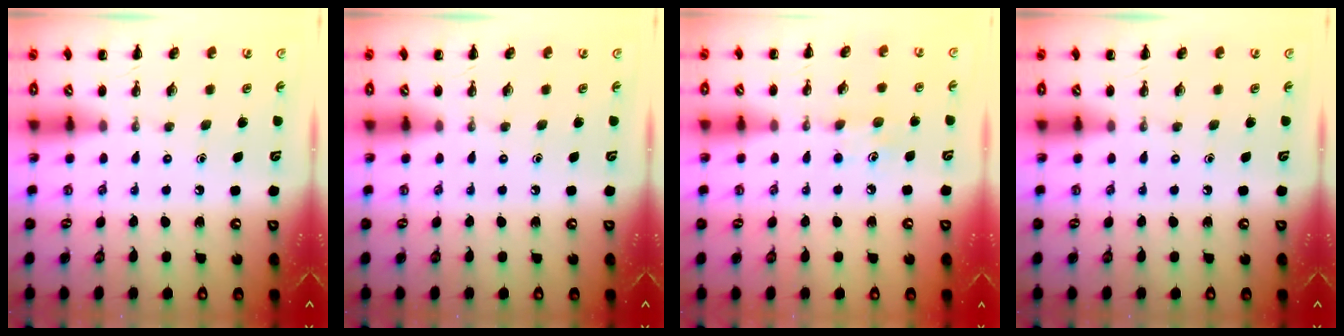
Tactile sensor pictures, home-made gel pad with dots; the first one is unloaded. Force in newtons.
{"total": 0.0}
{"total": 7.1, "press": 6.9, "slide": 1.7}
{"total": 0.0}